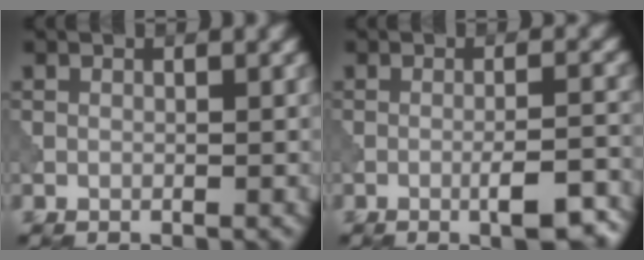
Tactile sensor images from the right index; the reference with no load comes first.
{"total": 4.8, "force": [-2.3, 1.0, 4.1], "torque": [-0.060, 0.005, -0.032]}